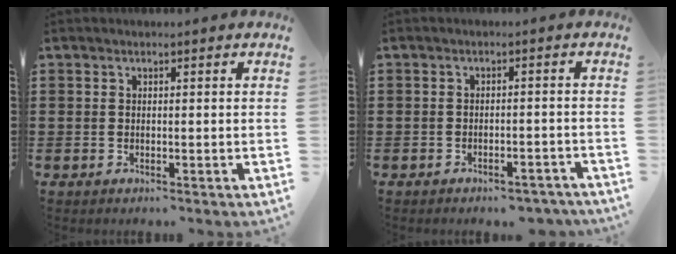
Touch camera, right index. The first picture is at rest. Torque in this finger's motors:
{"motor_torque": [0.43, -0.57, -0.08, -0.12]}